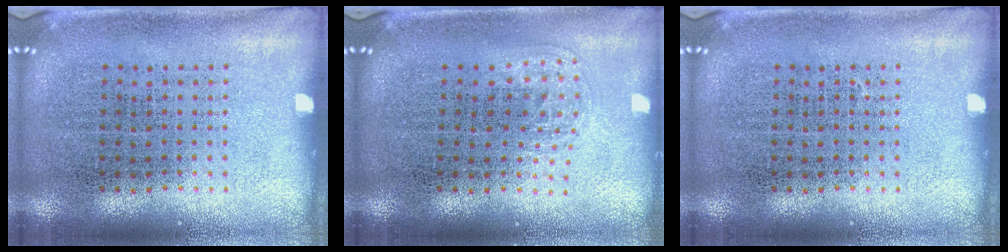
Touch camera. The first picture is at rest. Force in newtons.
{"total": 1.0, "press": 0.7, "slide": 0.7}
{"total": 0.0}